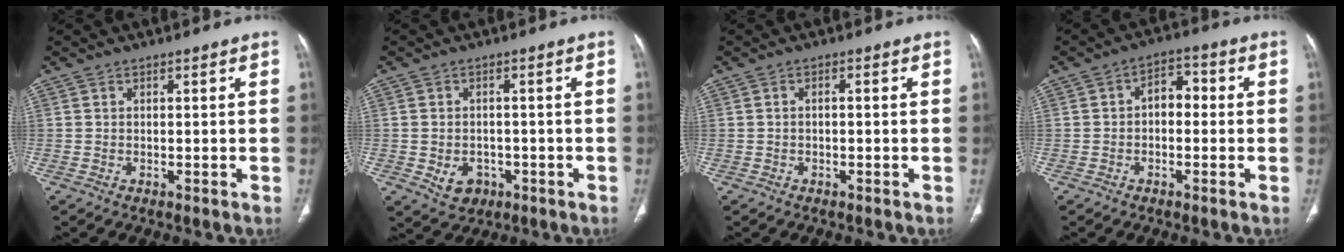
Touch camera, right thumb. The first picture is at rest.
{"total": 5.1, "force": [-1.6, 4.1, 2.5], "torque": [-0.028, 0.009, -0.011]}
{"total": 1.0, "force": [-0.2, 0.5, 0.8], "torque": [-0.017, 0.007, -0.004]}
{"total": 5.0, "force": [-0.5, 3.4, 3.6], "torque": [-0.029, 0.021, -0.020]}